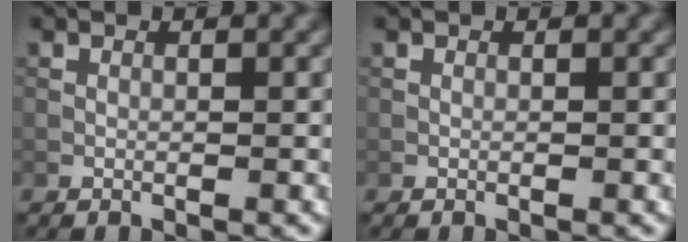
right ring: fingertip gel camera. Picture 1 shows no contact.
{"total": 0.0}